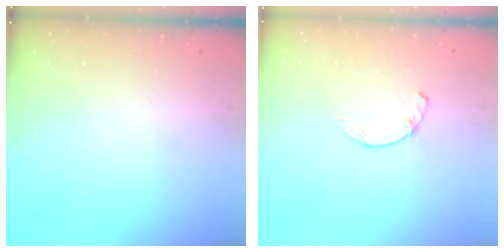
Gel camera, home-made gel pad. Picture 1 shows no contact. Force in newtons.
{"total": 1.9, "press": 1.9, "slide": 0.3}